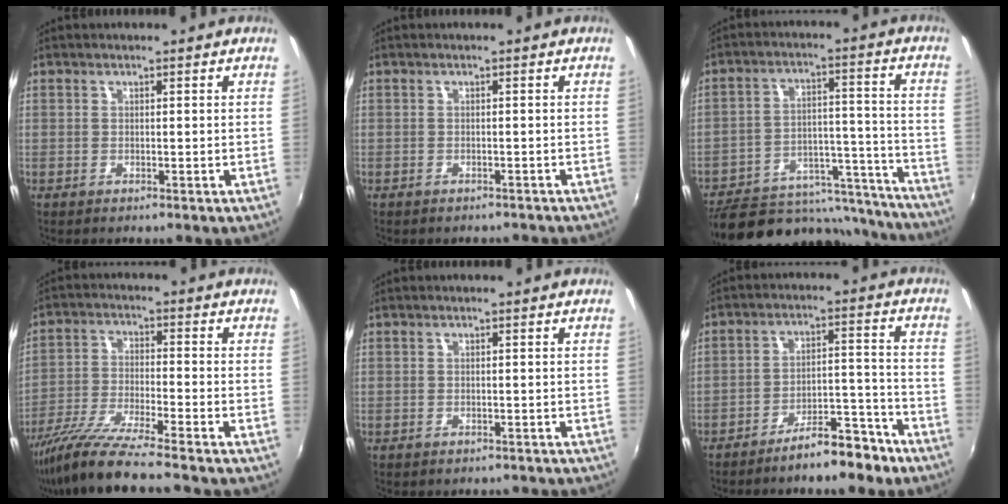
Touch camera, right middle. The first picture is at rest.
{"total": 3.5, "force": [-3.1, 1.3, 1.0], "torque": [-0.019, -0.013, -0.037]}
{"total": 24.3, "force": [-19.8, 10.2, 9.7], "torque": [-0.173, 0.025, -0.240]}
{"total": 12.2, "force": [-10.4, -0.6, 6.4], "torque": [-0.131, -0.028, -0.191]}
{"total": 3.1, "force": [-2.7, 1.2, 0.9], "torque": [-0.017, -0.012, -0.032]}
{"total": 9.3, "force": [-7.7, 2.6, 4.6], "torque": [-0.072, 0.029, -0.106]}